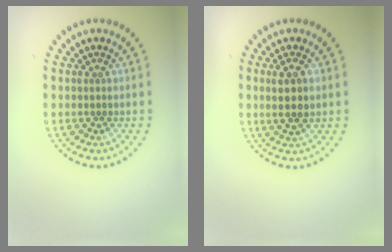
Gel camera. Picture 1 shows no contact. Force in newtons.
{"total": 2.6, "press": 2.6, "slide": 0.6}